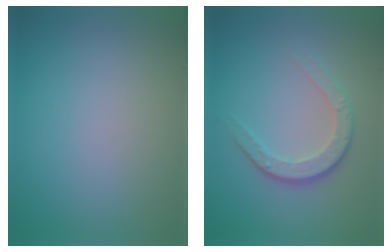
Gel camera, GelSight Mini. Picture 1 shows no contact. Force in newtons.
{"total": 3.4, "press": 2.6, "slide": 2.2}